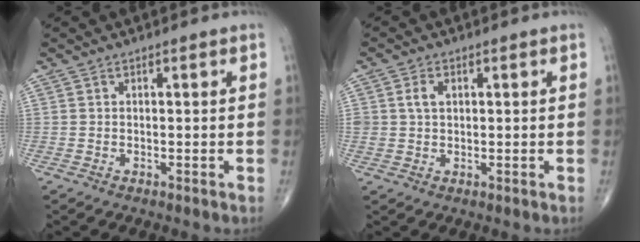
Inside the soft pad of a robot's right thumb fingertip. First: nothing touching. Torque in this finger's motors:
{"motor_torque": [0.75, 0.56, 0.63, 0.07, 0.02]}